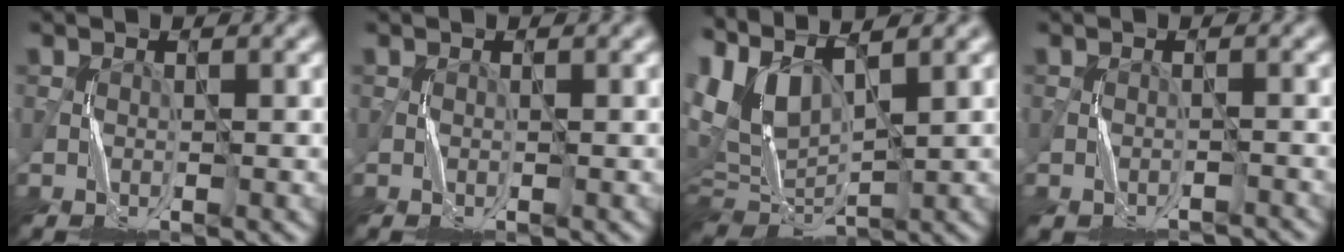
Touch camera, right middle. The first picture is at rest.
{"total": 0.0}
{"total": 6.4, "force": [2.6, 3.4, 4.7], "torque": [-0.113, 0.008, 0.053]}
{"total": 2.7, "force": [-2.2, 1.2, 1.0], "torque": [-0.020, -0.006, -0.035]}